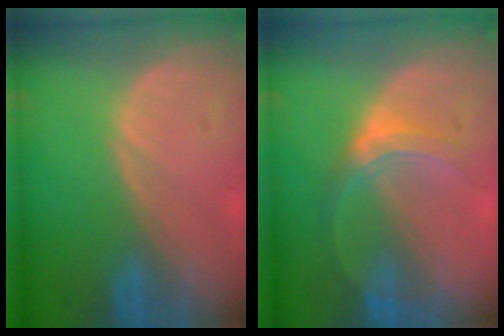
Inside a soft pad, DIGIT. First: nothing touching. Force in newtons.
{"total": 5.1, "press": 5.0, "slide": 1.1}